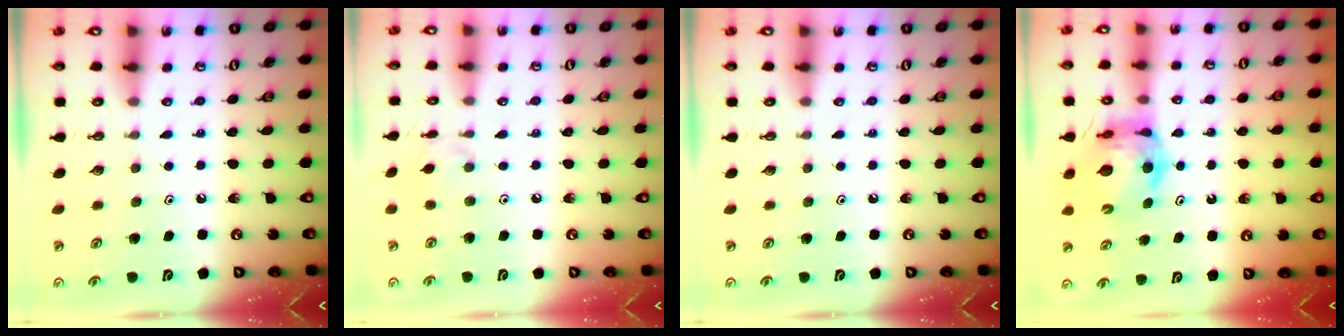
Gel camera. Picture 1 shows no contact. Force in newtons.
{"total": 2.4, "press": 2.4, "slide": 0.5}
{"total": 0.0}
{"total": 10.9, "press": 10.8, "slide": 1.2}